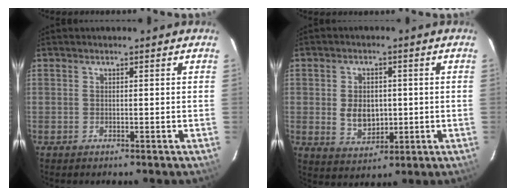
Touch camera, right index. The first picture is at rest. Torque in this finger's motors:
{"motor_torque": [0.31, 0.09, 0.11, 0.06]}